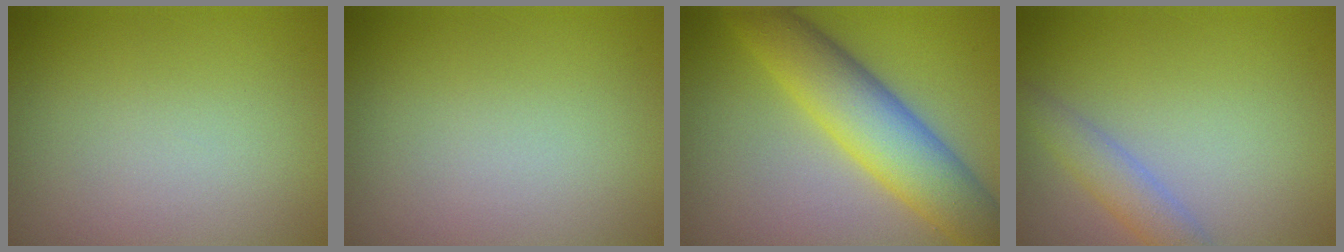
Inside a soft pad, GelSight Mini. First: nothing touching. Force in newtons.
{"total": 0.0}
{"total": 7.9, "press": 7.9, "slide": 0.3}
{"total": 2.4, "press": 2.4, "slide": 0.1}